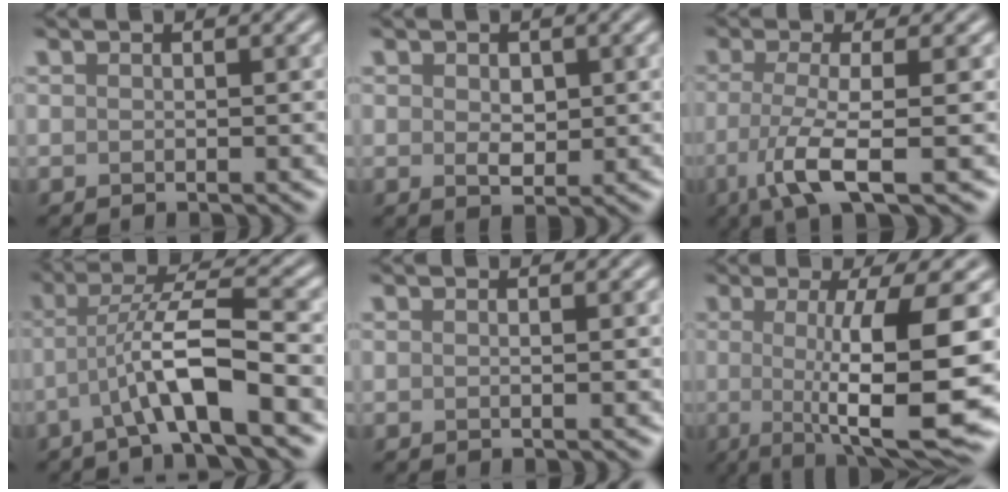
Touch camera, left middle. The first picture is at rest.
{"total": 1.7, "force": [0.3, 1.2, 1.2], "torque": [-0.023, -0.001, 0.010]}
{"total": 5.0, "force": [-1.8, 1.0, 4.5], "torque": [-0.086, -0.008, -0.037]}
{"total": 5.7, "force": [-2.0, 0.8, 5.3], "torque": [-0.099, 0.022, -0.041]}
{"total": 0.6, "force": [0.1, 0.3, 0.5], "torque": [-0.004, -0.006, -0.002]}
{"total": 11.7, "force": [-0.7, 2.5, 11.4], "torque": [-0.146, -0.008, -0.008]}